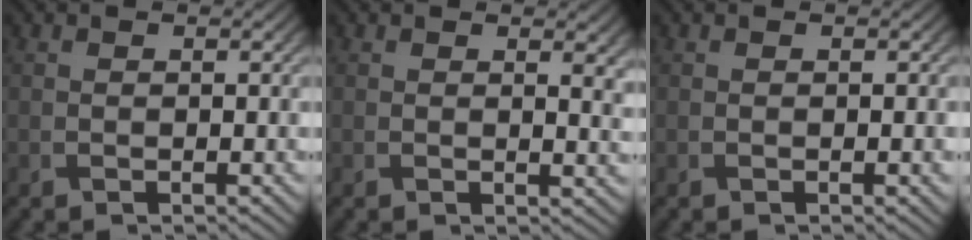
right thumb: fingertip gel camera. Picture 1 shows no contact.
{"total": 2.5, "force": [1.1, 0.6, 2.1], "torque": [-0.032, -0.004, 0.019]}
{"total": 1.0, "force": [-0.1, 0.2, 1.0], "torque": [-0.013, -0.002, -0.001]}